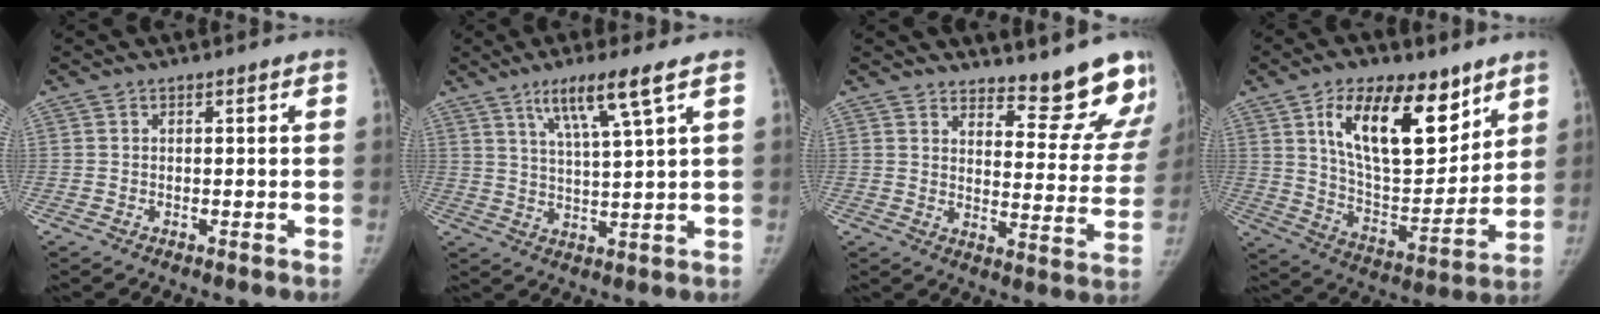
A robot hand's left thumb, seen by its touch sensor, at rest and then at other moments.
{"total": 8.8, "force": [4.9, -0.2, 7.2], "torque": [-0.135, -0.024, 0.095]}
{"total": 15.9, "force": [14.1, 4.3, 6.0], "torque": [-0.026, -0.134, 0.167]}
{"total": 20.5, "force": [10.4, 10.0, 14.5], "torque": [-0.184, -0.057, 0.185]}